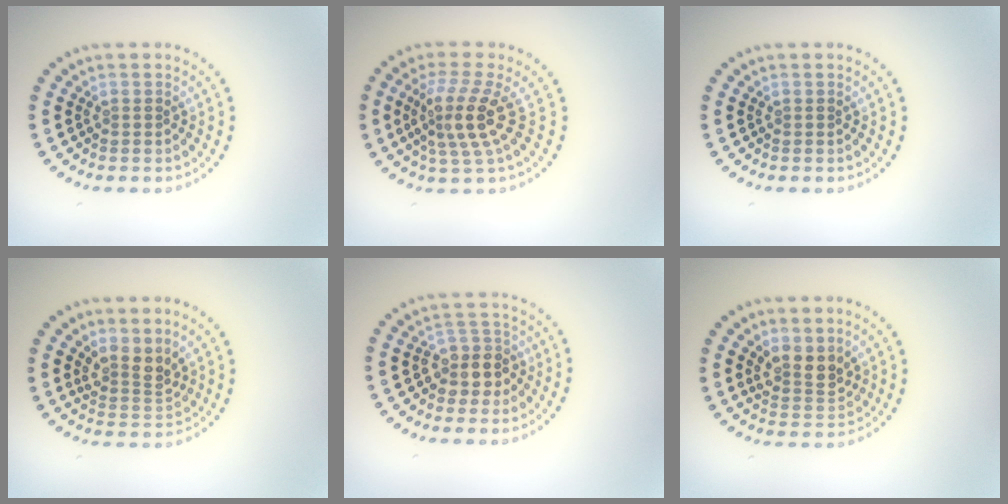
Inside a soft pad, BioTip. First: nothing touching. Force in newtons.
{"total": 4.1, "press": 3.1, "slide": 2.6}
{"total": 0.0}
{"total": 2.8, "press": 2.0, "slide": 2.0}
{"total": 2.9, "press": 2.4, "slide": 1.5}
{"total": 2.6, "press": 2.3, "slide": 1.2}